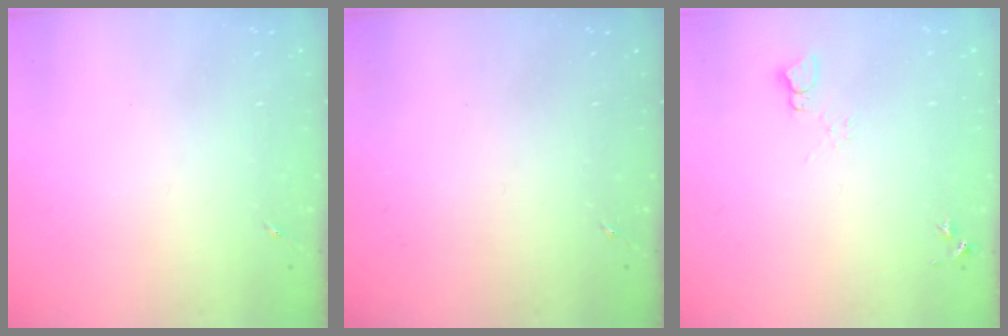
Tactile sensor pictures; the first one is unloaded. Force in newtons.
{"total": 0.0}
{"total": 3.7, "press": 3.7, "slide": 0.4}